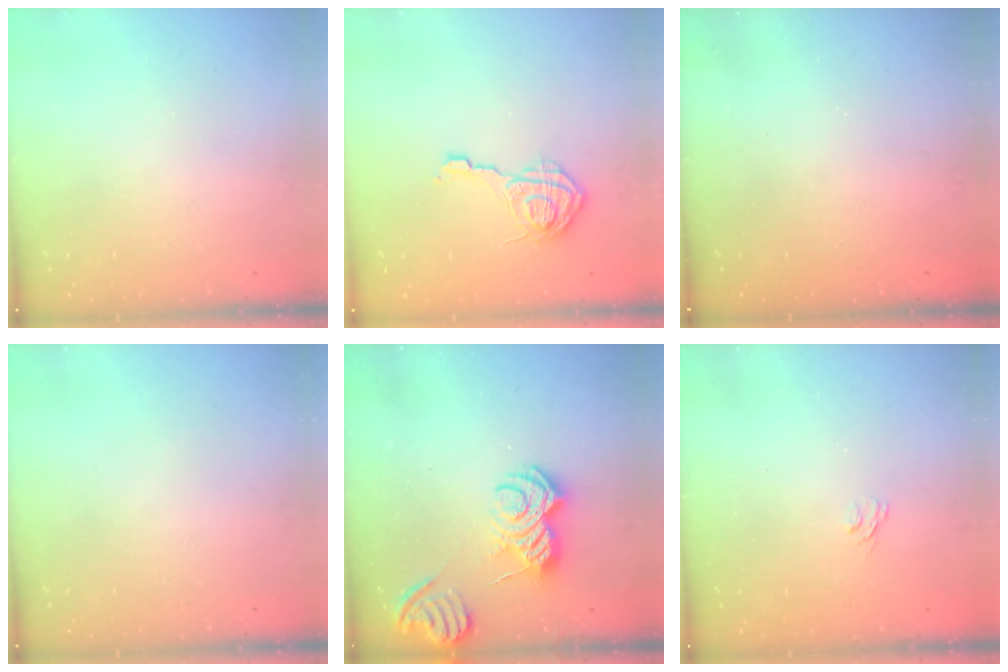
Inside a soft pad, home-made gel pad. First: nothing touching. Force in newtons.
{"total": 12.7, "press": 12.7, "slide": 1.0}
{"total": 2.5, "press": 2.4, "slide": 0.7}
{"total": 0.0}
{"total": 8.2, "press": 8.2, "slide": 0.9}
{"total": 3.1, "press": 2.8, "slide": 1.3}